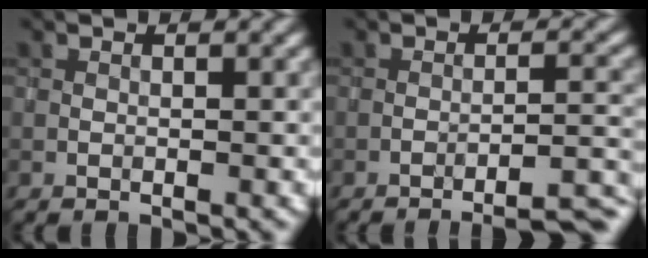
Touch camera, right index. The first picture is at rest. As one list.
[{"total": 6.3, "force": [-5.5, 0.9, 3.1], "torque": [-0.029, 0.019, -0.063]}]